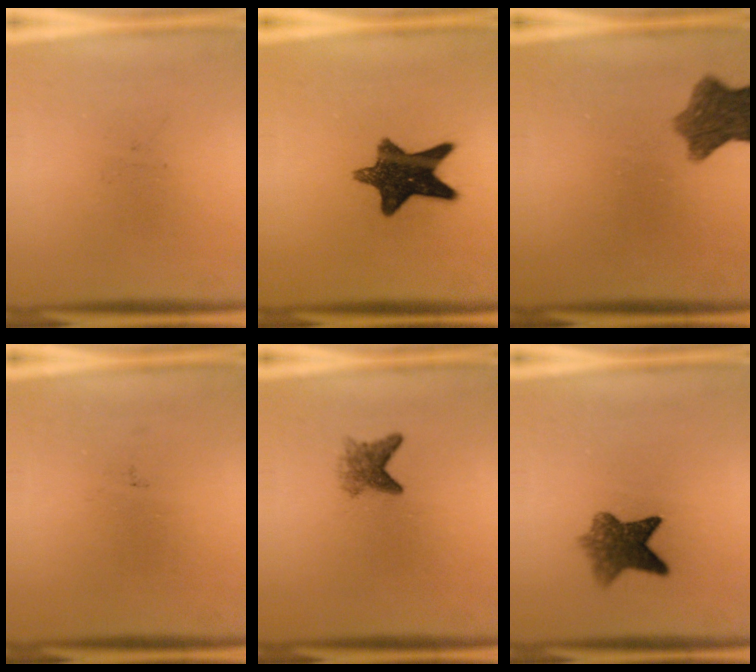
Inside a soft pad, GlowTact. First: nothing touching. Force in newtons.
{"total": 11.9}
{"total": 8.2}
{"total": 0.0}
{"total": 2.9}
{"total": 6.5}